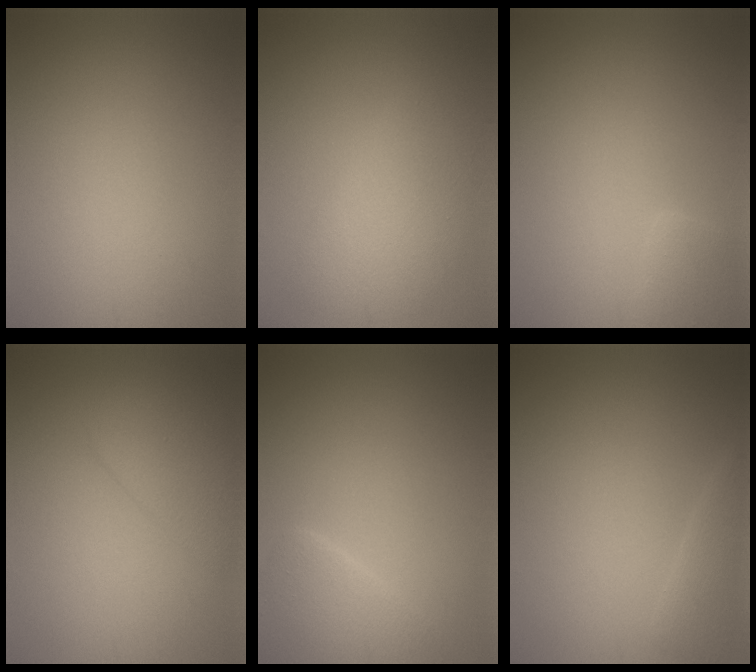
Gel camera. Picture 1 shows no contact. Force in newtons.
{"total": 4.0, "press": 4.0, "slide": 0.2}
{"total": 1.8, "press": 1.8, "slide": 0.2}
{"total": 3.4, "press": 3.4, "slide": 0.2}
{"total": 3.1, "press": 3.0, "slide": 0.4}
{"total": 1.7, "press": 1.7, "slide": 0.2}